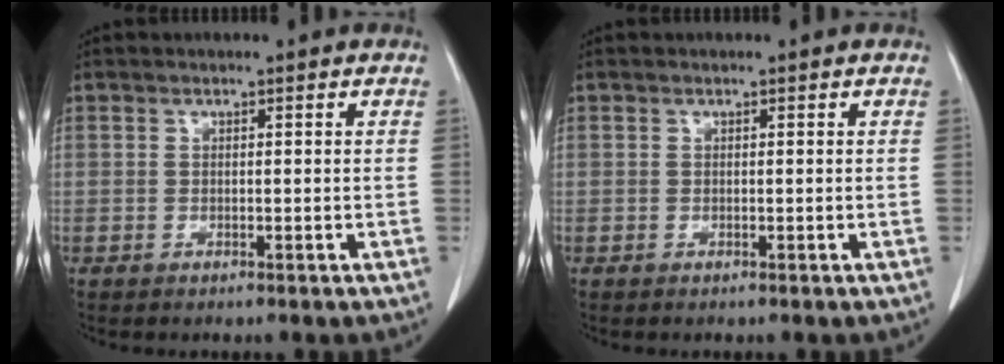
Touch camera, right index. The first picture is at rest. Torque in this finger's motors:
{"motor_torque": [0.04, 0.00, -0.01, 0.00]}